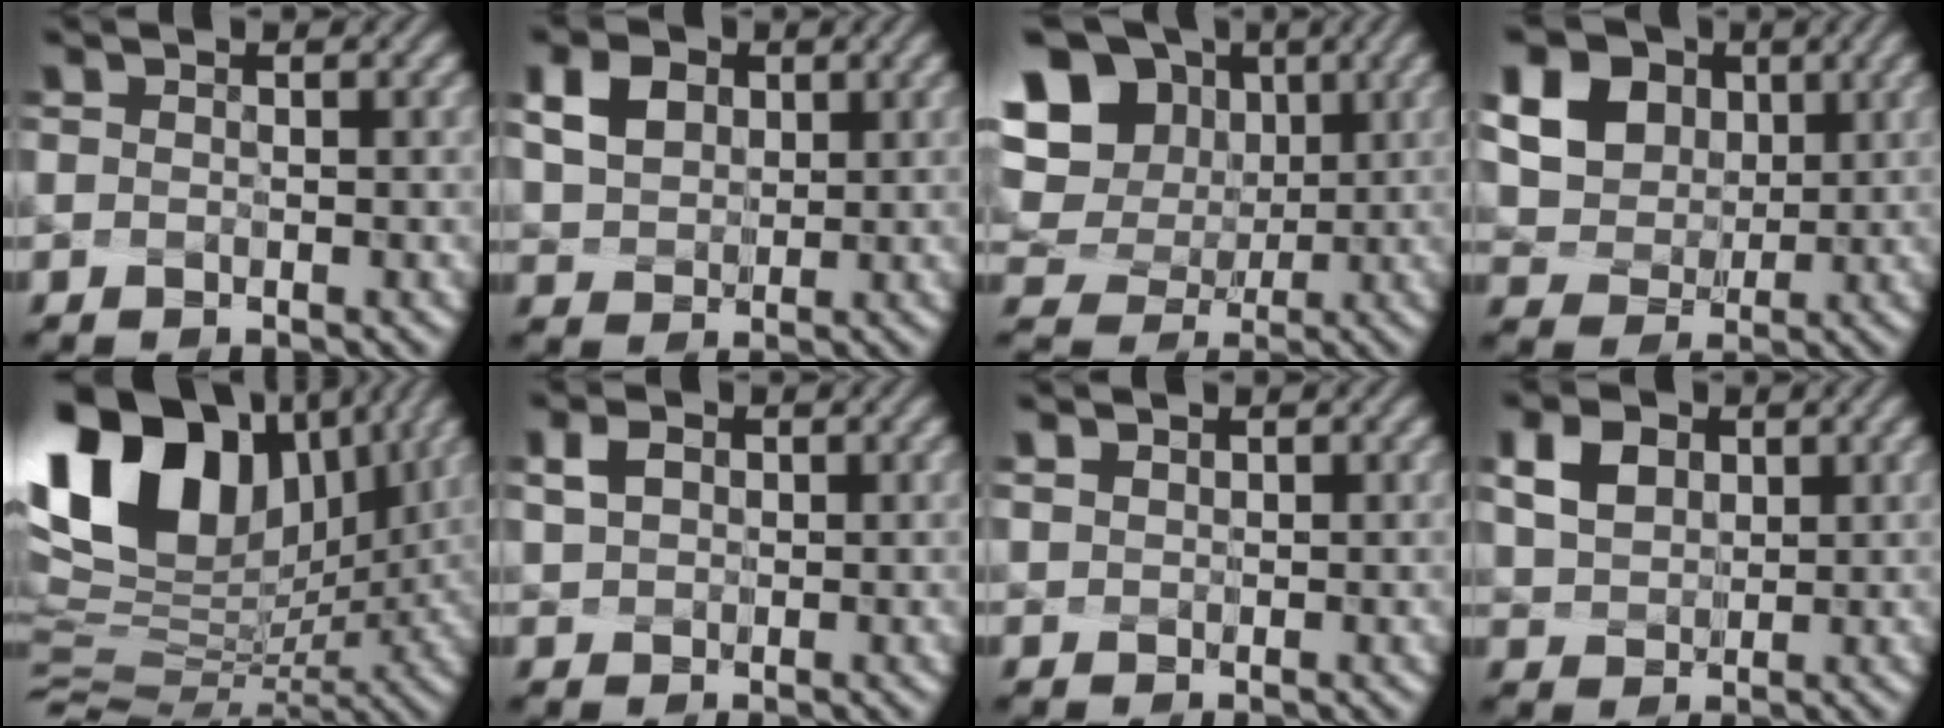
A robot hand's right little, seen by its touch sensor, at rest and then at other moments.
{"total": 3.3, "force": [1.9, 2.2, 1.6], "torque": [-0.043, 0.001, 0.037]}
{"total": 13.0, "force": [4.3, 10.8, 5.9], "torque": [-0.150, 0.038, 0.066]}
{"total": 15.3, "force": [6.9, 12.0, 6.5], "torque": [-0.175, 0.023, 0.128]}
{"total": 15.1, "force": [6.1, 9.4, 10.0], "torque": [-0.204, 0.021, 0.118]}
{"total": 1.2, "force": [0.8, 0.8, 0.5], "torque": [-0.016, 0.003, 0.018]}
{"total": 1.6, "force": [1.3, 0.7, 0.4], "torque": [-0.009, 0.014, 0.016]}
{"total": 2.8, "force": [1.8, 1.8, 1.3], "torque": [-0.036, 0.003, 0.037]}